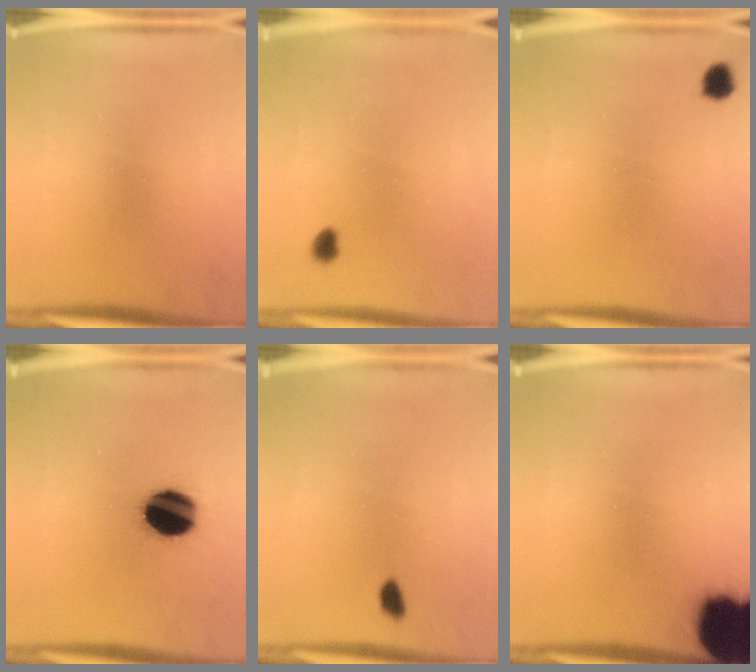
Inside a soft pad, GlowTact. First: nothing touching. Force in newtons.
{"total": 1.3}
{"total": 3.9}
{"total": 16.2}
{"total": 1.7}
{"total": 18.4}